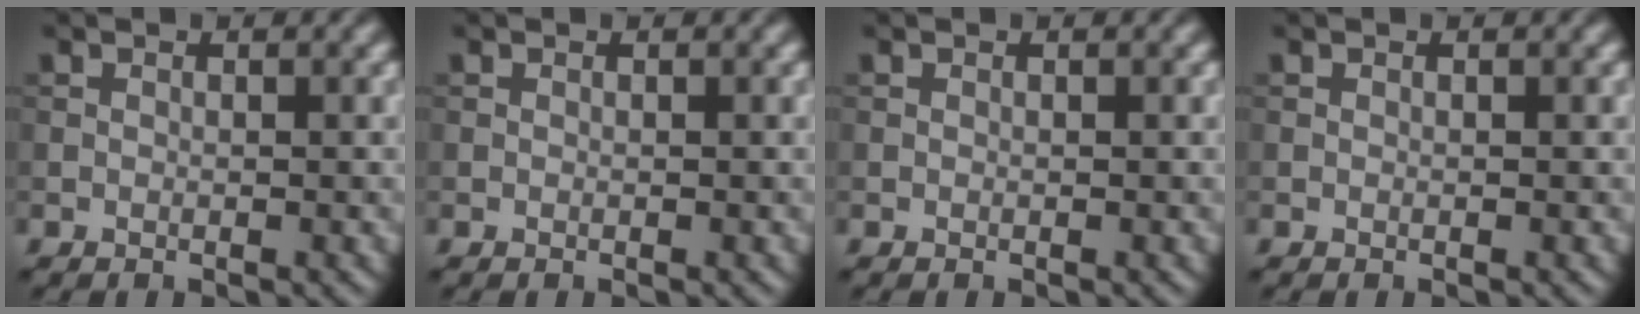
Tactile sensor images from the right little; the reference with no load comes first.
{"total": 0.0}
{"total": 0.0}
{"total": 0.0}